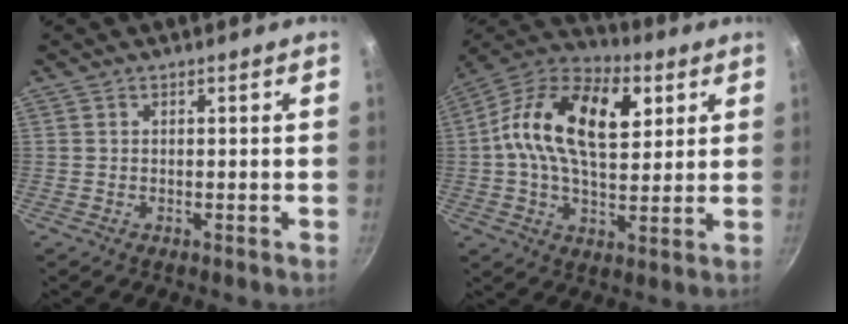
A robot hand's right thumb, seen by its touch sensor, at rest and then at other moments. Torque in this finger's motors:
{"motor_torque": [-0.11, 2.68, 0.97, 0.33, 0.40]}